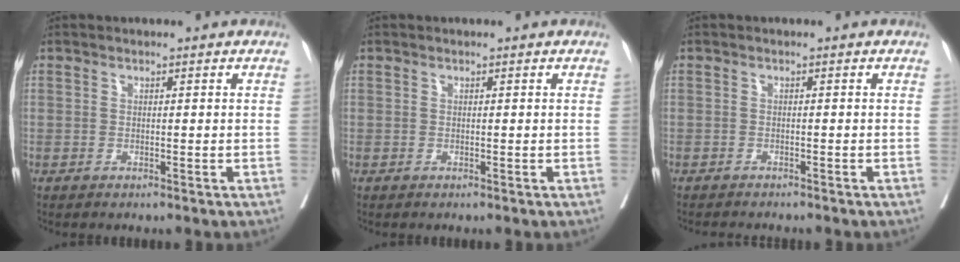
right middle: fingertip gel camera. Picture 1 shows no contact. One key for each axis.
{"total": 0.0}
{"total": 3.5, "fx": -3.3, "fy": 0.4, "fz": 1.2, "tx": -0.017, "ty": -0.007, "tz": -0.045}